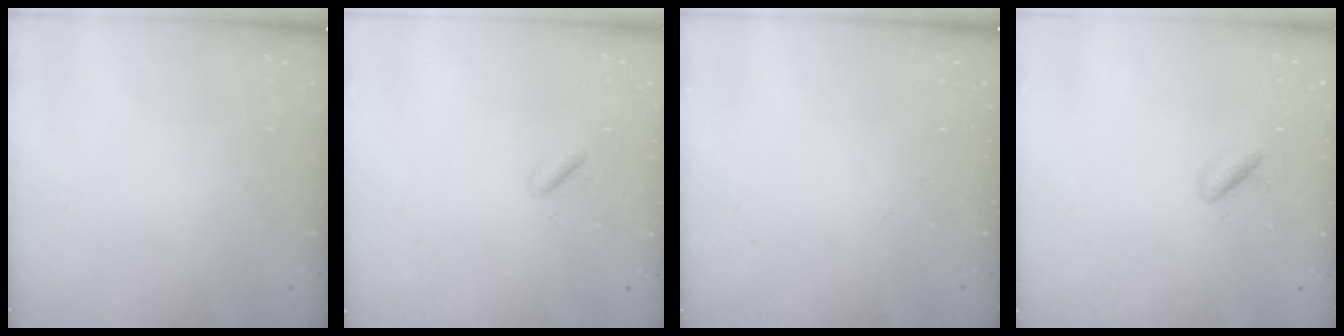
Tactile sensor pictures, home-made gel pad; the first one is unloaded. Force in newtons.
{"total": 1.5, "press": 1.3, "slide": 0.7}
{"total": 0.0}
{"total": 2.5, "press": 2.3, "slide": 0.8}